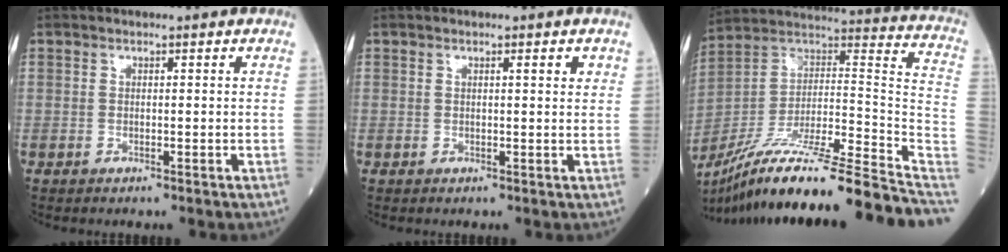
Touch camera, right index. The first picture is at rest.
{"total": 1.0, "force": [0.5, 0.1, 0.9], "torque": [-0.013, 0.002, 0.005]}
{"total": 32.2, "force": [-25.6, 0.1, 19.6], "torque": [-0.222, -0.011, -0.400]}